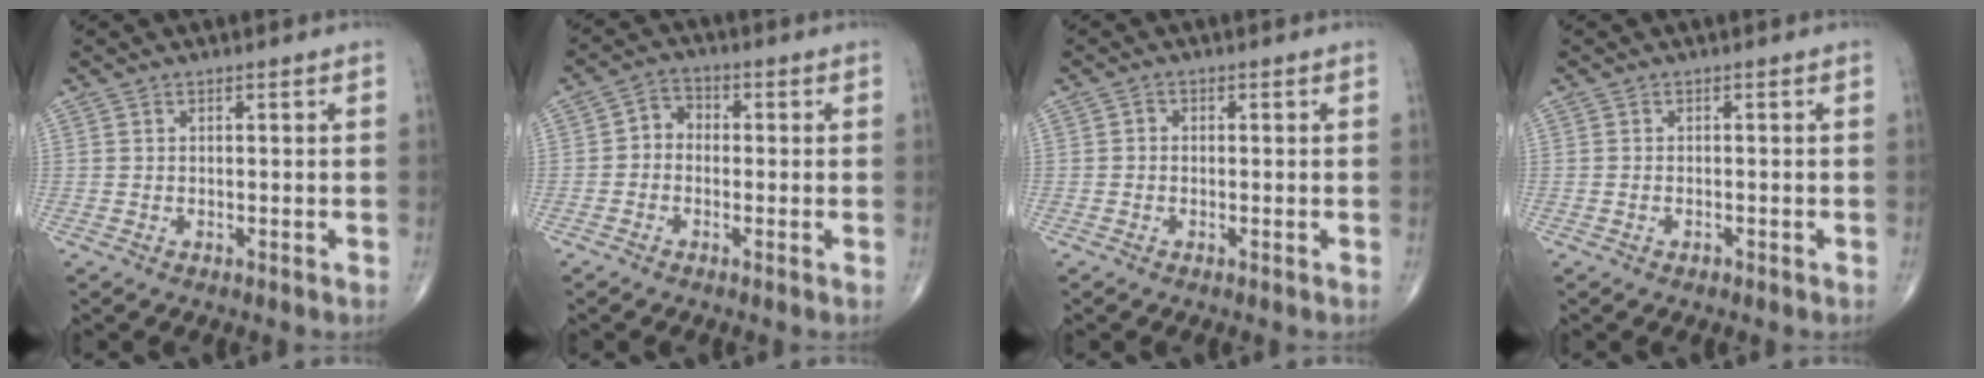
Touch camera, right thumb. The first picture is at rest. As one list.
[{"total": 3.9, "force": [-0.6, 3.3, 2.1], "torque": [-0.016, 0.017, -0.026]}, {"total": 1.0, "force": [-0.2, 0.9, 0.4], "torque": [0.001, 0.003, -0.008]}, {"total": 0.6, "force": [-0.4, 0.5, 0.2], "torque": [-0.003, 0.007, -0.005]}]